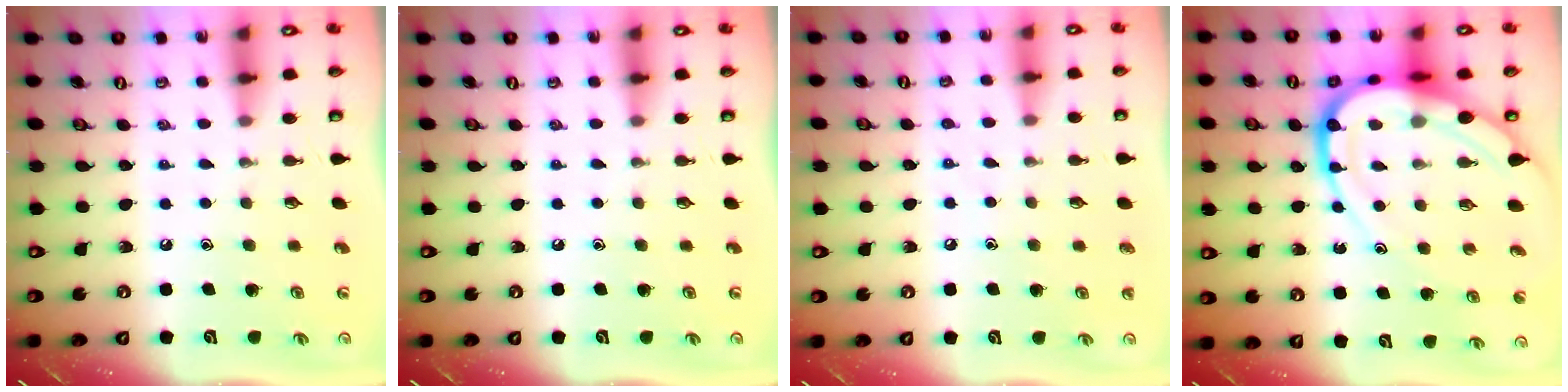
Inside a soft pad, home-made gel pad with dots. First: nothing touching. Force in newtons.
{"total": 0.0}
{"total": 5.3, "press": 5.3, "slide": 0.5}
{"total": 18.2, "press": 18.2, "slide": 1.8}